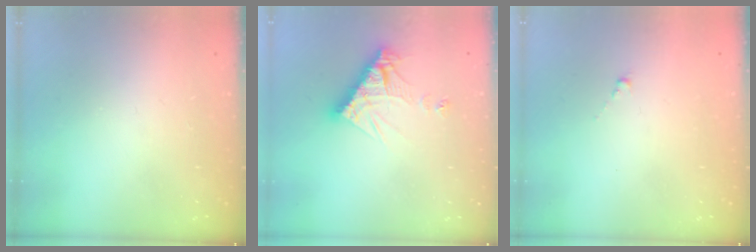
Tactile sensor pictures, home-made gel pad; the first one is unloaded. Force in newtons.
{"total": 10.5, "press": 10.5, "slide": 0.8}
{"total": 0.0}